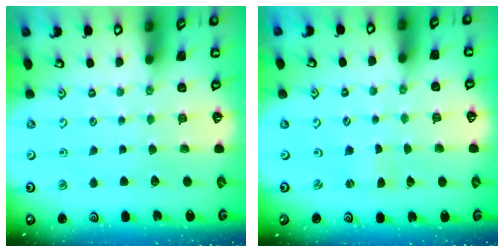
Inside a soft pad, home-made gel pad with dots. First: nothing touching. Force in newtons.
{"total": 0.0}